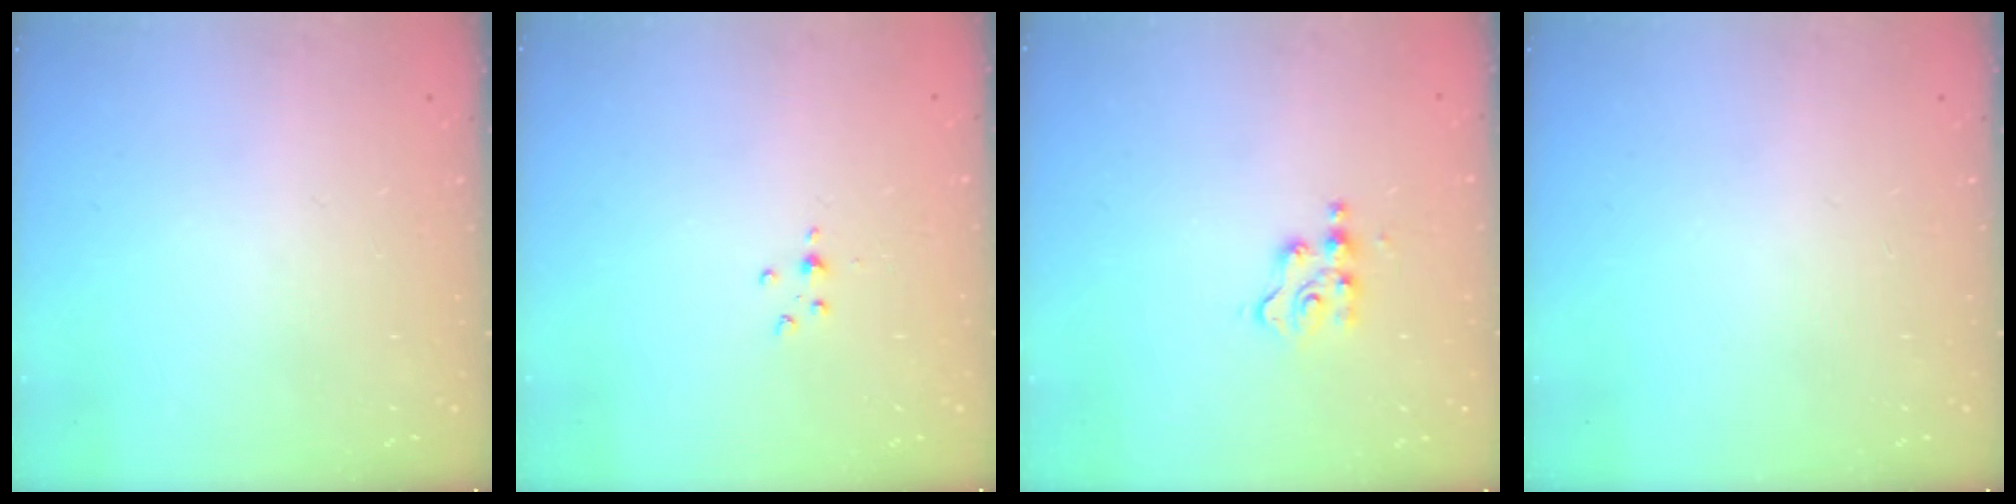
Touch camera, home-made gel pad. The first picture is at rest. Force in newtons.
{"total": 2.9, "press": 2.9, "slide": 0.4}
{"total": 2.3, "press": 2.2, "slide": 0.3}
{"total": 0.0}